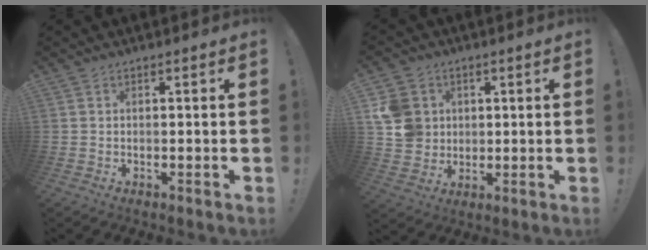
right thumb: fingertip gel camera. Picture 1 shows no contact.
{"total": 10.6, "force": [2.4, 9.6, 3.6], "torque": [-0.074, -0.005, 0.053]}